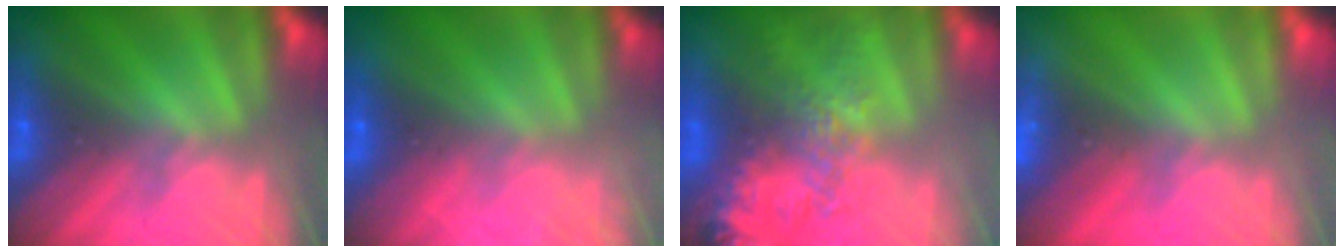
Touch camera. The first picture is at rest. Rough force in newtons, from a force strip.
{"total": 7.1}
{"total": 11.8}
{"total": 2.3}